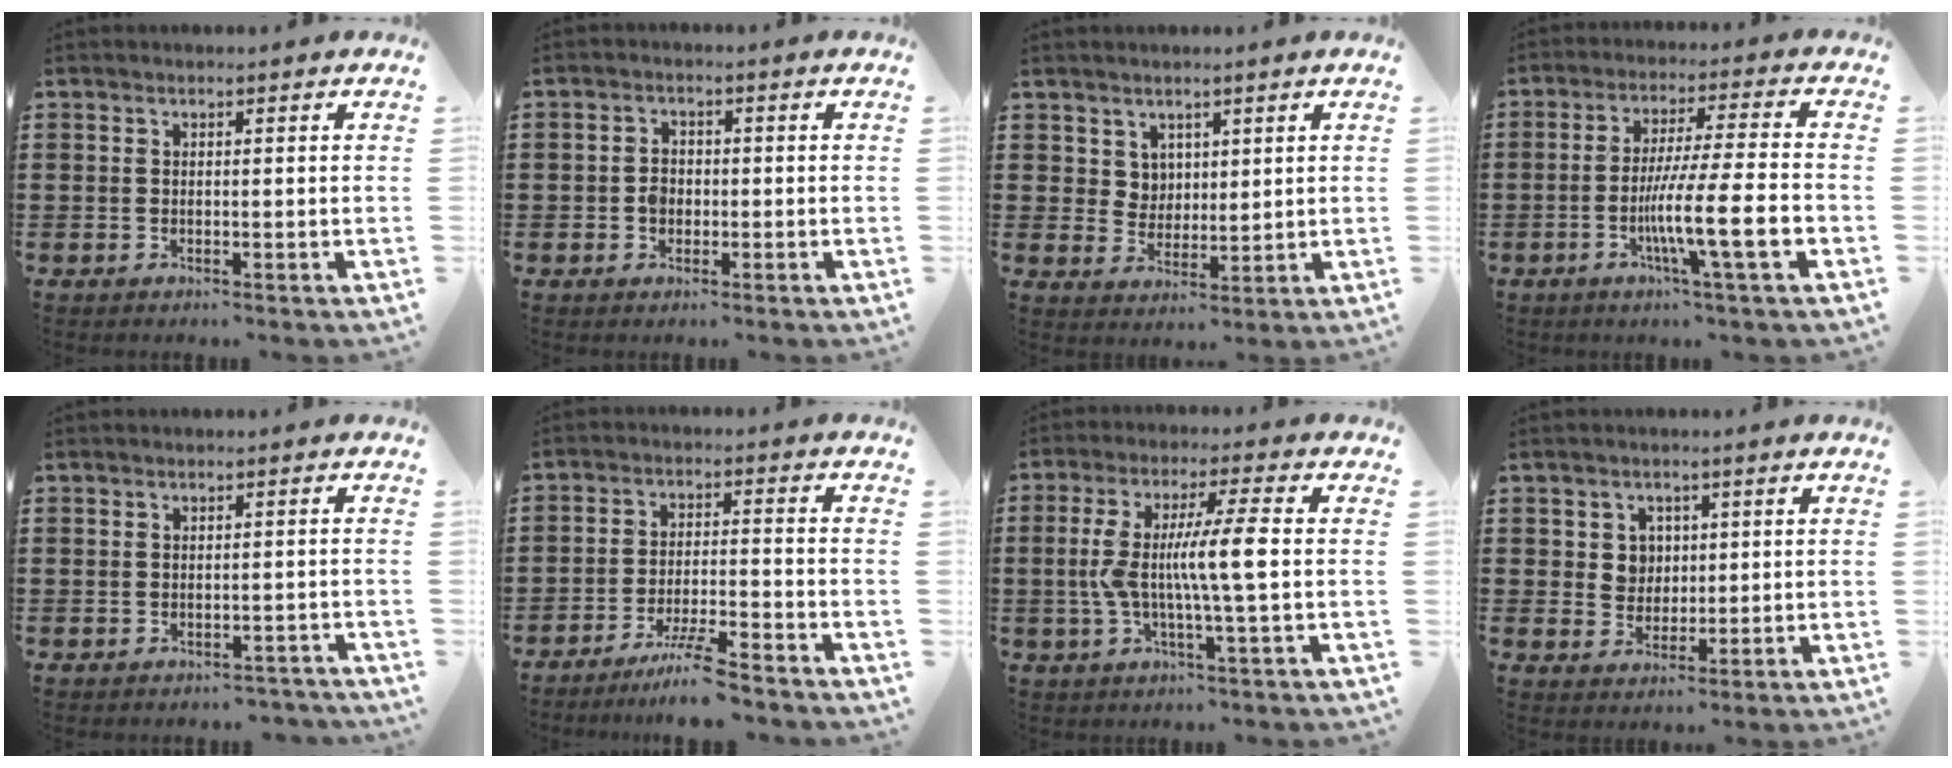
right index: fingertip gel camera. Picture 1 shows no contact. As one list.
[{"total": 2.3, "force": [-0.5, 1.8, 1.3], "torque": [-0.027, 0.005, -0.012]}, {"total": 3.8, "force": [2.8, 2.6, 0.5], "torque": [-0.024, 0.003, 0.054]}, {"total": 11.5, "force": [-3.7, 0.7, 10.8], "torque": [-0.198, -0.012, -0.068]}, {"total": 1.5, "force": [-1.3, 0.6, 0.0], "torque": [-0.005, 0.001, -0.029]}, {"total": 6.3, "force": [-5.5, -0.4, 3.1], "torque": [-0.064, -0.016, -0.103]}, {"total": 9.2, "force": [-0.5, 0.5, 9.2], "torque": [-0.177, -0.005, -0.018]}, {"total": 3.4, "force": [1.1, 3.0, 1.2], "torque": [-0.028, 0.005, 0.019]}]